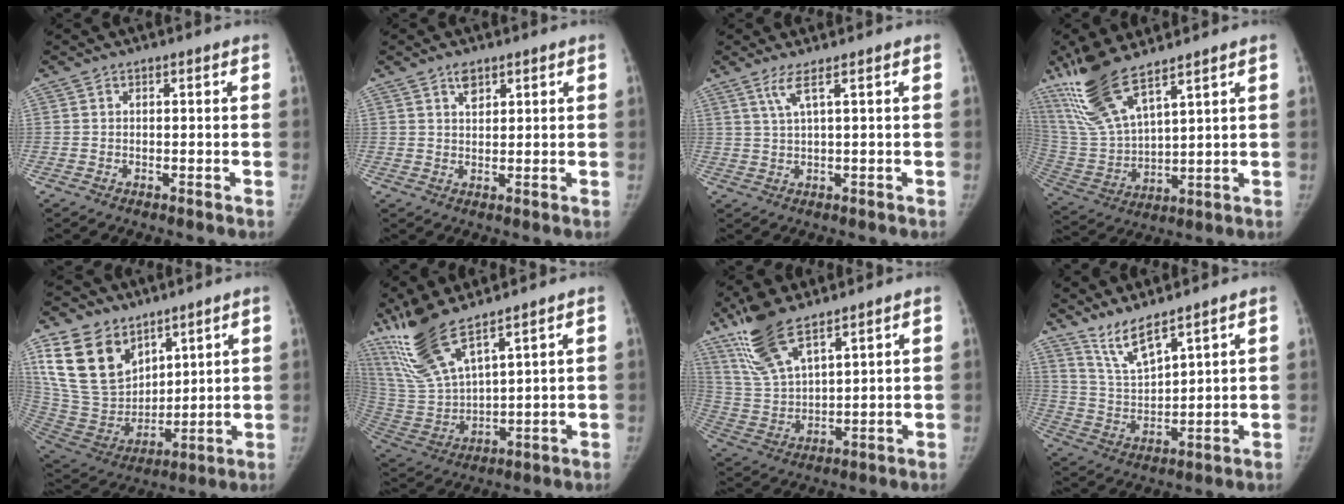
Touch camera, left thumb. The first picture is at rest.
{"total": 2.2, "force": [1.5, 1.3, 1.1], "torque": [-0.005, -0.013, 0.026]}
{"total": 2.9, "force": [1.5, -0.2, 2.4], "torque": [-0.063, 0.000, 0.039]}
{"total": 14.5, "force": [10.4, 3.8, 9.4], "torque": [-0.195, -0.045, 0.225]}
{"total": 19.2, "force": [10.5, 12.8, 9.7], "torque": [-0.167, -0.042, 0.215]}
{"total": 14.7, "force": [10.8, 3.6, 9.3], "torque": [-0.192, -0.050, 0.236]}
{"total": 12.9, "force": [8.9, 4.5, 8.1], "torque": [-0.150, -0.034, 0.188]}
{"total": 7.5, "force": [6.2, 1.1, 4.1], "torque": [-0.081, -0.051, 0.134]}